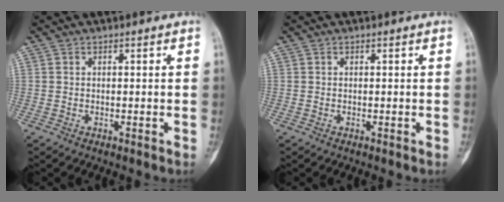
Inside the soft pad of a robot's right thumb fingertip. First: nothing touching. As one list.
[{"total": 0.0}]